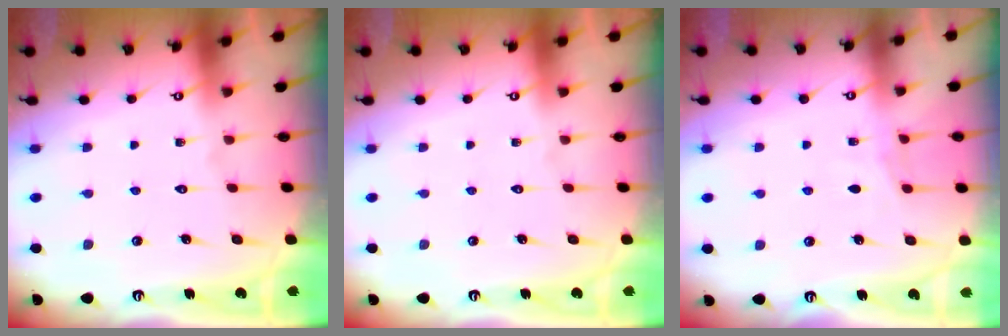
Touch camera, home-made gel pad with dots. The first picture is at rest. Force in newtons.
{"total": 0.0}
{"total": 4.8, "press": 4.8, "slide": 0.6}